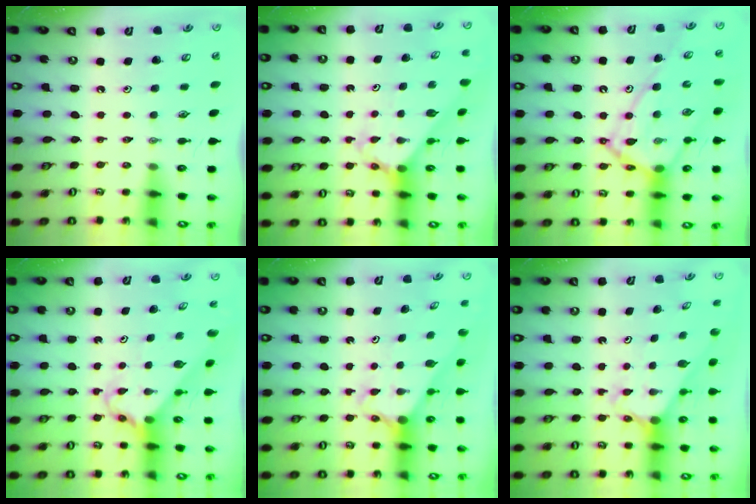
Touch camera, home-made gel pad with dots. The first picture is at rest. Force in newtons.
{"total": 2.6, "press": 2.6, "slide": 0.2}
{"total": 16.1, "press": 16.1, "slide": 1.3}
{"total": 2.6, "press": 2.6, "slide": 0.2}
{"total": 2.7, "press": 2.7, "slide": 0.2}
{"total": 2.2, "press": 2.2, "slide": 0.2}